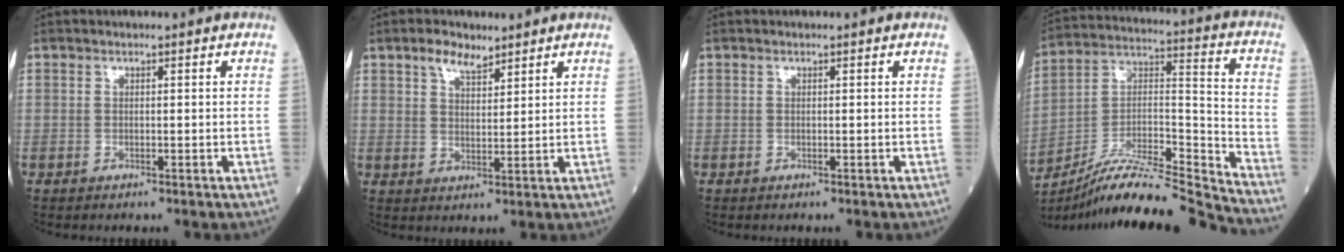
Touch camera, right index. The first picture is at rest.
{"total": 4.1, "force": [3.1, 1.6, 2.2], "torque": [-0.045, 0.006, 0.058]}
{"total": 0.0}
{"total": 20.1, "force": [-18.7, -1.3, 7.3], "torque": [-0.144, 0.019, -0.317]}